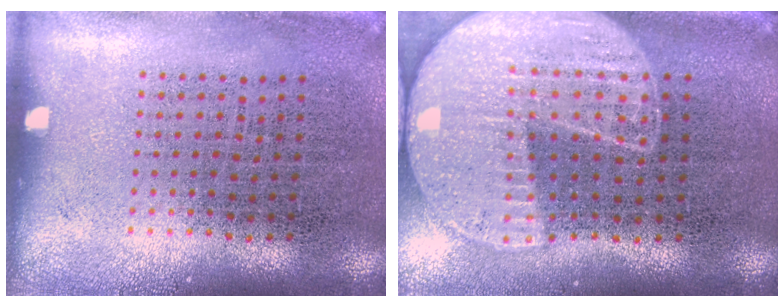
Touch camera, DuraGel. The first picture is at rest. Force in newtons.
{"total": 2.0, "press": 1.8, "slide": 0.8}